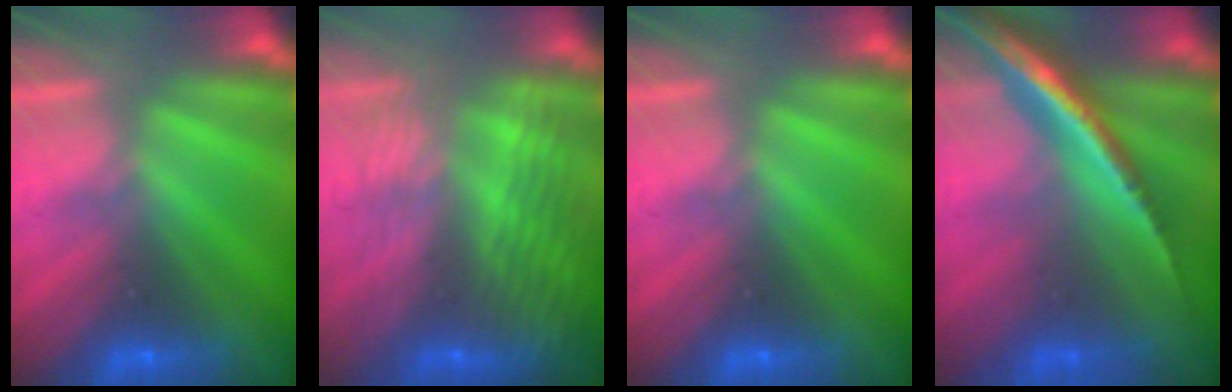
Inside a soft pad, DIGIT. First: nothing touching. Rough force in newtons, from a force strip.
{"total": 7.2}
{"total": 0.0}
{"total": 2.0}